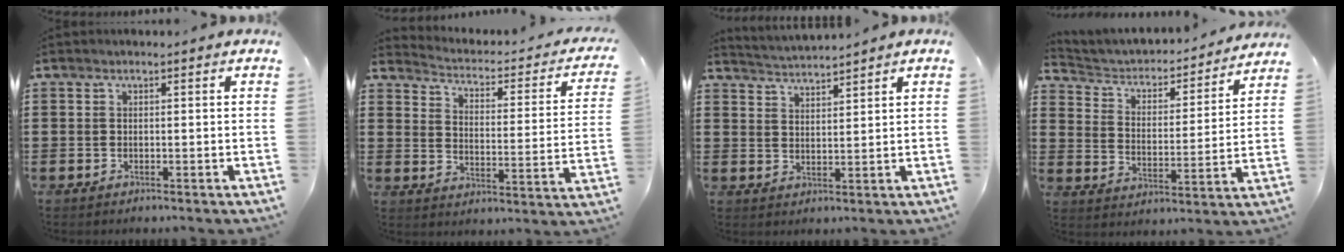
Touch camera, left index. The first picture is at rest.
{"total": 1.8, "force": [1.7, 0.3, 0.6], "torque": [-0.029, -0.024, 0.016]}
{"total": 2.7, "force": [2.6, -0.6, -0.3], "torque": [-0.005, -0.014, 0.047]}
{"total": 2.9, "force": [2.5, 1.2, 0.8], "torque": [-0.034, -0.024, 0.031]}